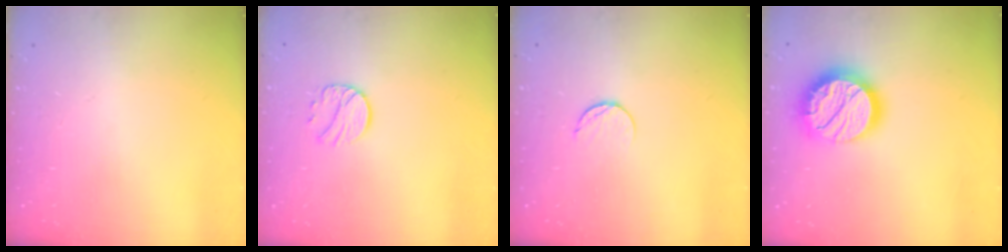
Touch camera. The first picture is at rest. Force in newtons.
{"total": 9.3, "press": 9.3, "slide": 0.6}
{"total": 6.3, "press": 6.3, "slide": 0.7}
{"total": 19.0, "press": 18.9, "slide": 1.4}